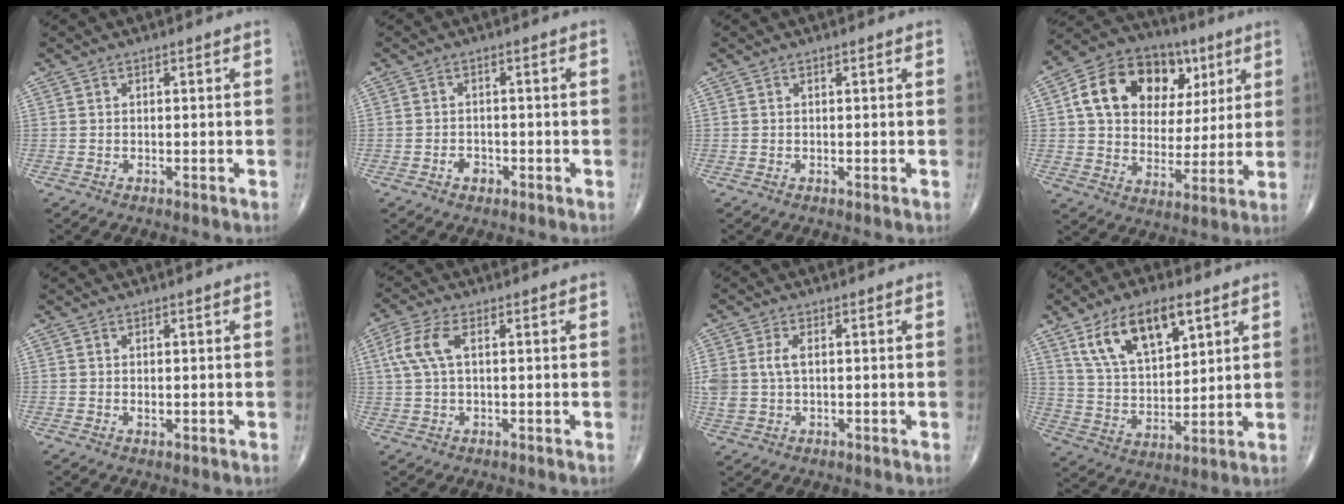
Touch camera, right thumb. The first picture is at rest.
{"total": 2.1, "force": [-1.1, 1.5, 1.0], "torque": [-0.009, 0.008, -0.017]}
{"total": 0.0}
{"total": 19.3, "force": [6.1, 14.3, 11.4], "torque": [-0.156, 0.009, 0.100]}
{"total": 0.6, "force": [0.0, 0.4, 0.5], "torque": [-0.005, -0.001, -0.001]}
{"total": 6.1, "force": [1.5, 2.7, 5.3], "torque": [-0.139, 0.017, 0.030]}
{"total": 4.8, "force": [0.7, 2.9, 3.7], "torque": [-0.093, 0.007, 0.015]}
{"total": 14.9, "force": [7.8, 7.1, 10.6], "torque": [-0.163, -0.024, 0.150]}